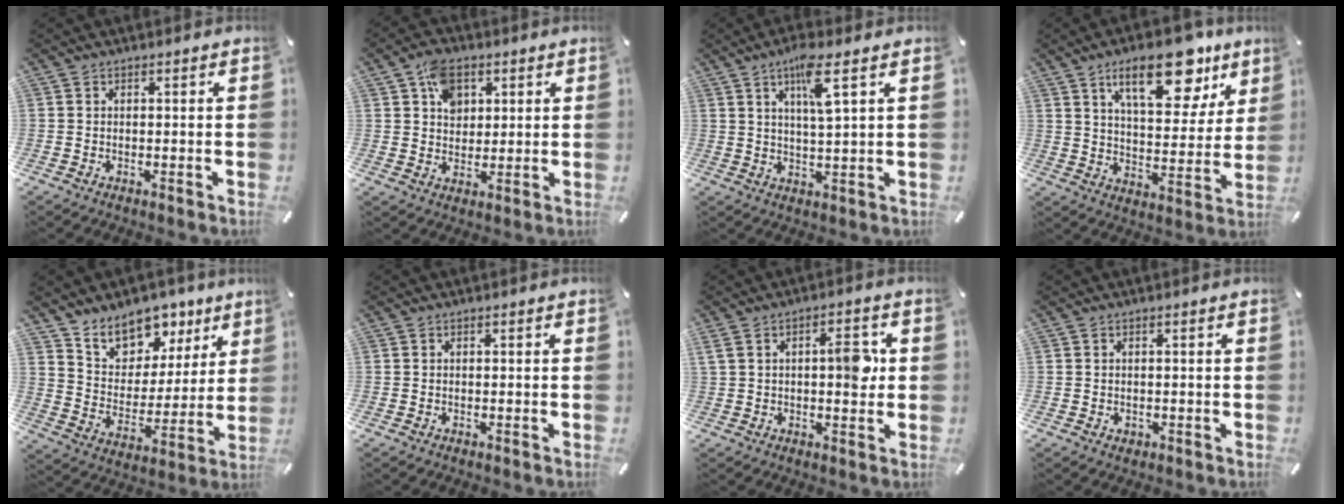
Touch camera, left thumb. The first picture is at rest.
{"total": 7.8, "force": [3.1, 6.0, 3.8], "torque": [-0.059, 0.003, 0.055]}
{"total": 8.3, "force": [4.1, 1.1, 7.1], "torque": [-0.133, -0.003, 0.065]}
{"total": 19.7, "force": [11.5, 9.2, 13.0], "torque": [-0.182, -0.054, 0.187]}
{"total": 11.0, "force": [9.0, 6.3, 0.8], "torque": [-0.025, -0.088, 0.169]}
{"total": 0.0}
{"total": 8.0, "force": [1.4, 3.8, 6.9], "torque": [-0.097, -0.002, 0.019]}
{"total": 0.7, "force": [0.1, 0.6, 0.2], "torque": [-0.004, 0.005, 0.000]}